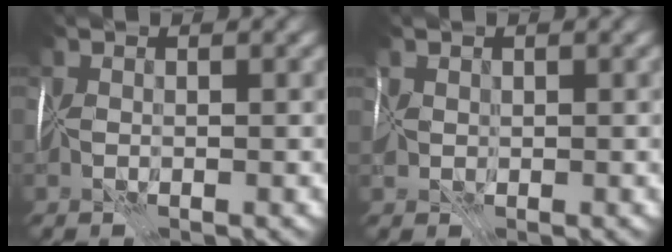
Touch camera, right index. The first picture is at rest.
{"total": 1.6, "force": [0.1, 1.1, 1.2], "torque": [-0.021, -0.005, 0.002]}